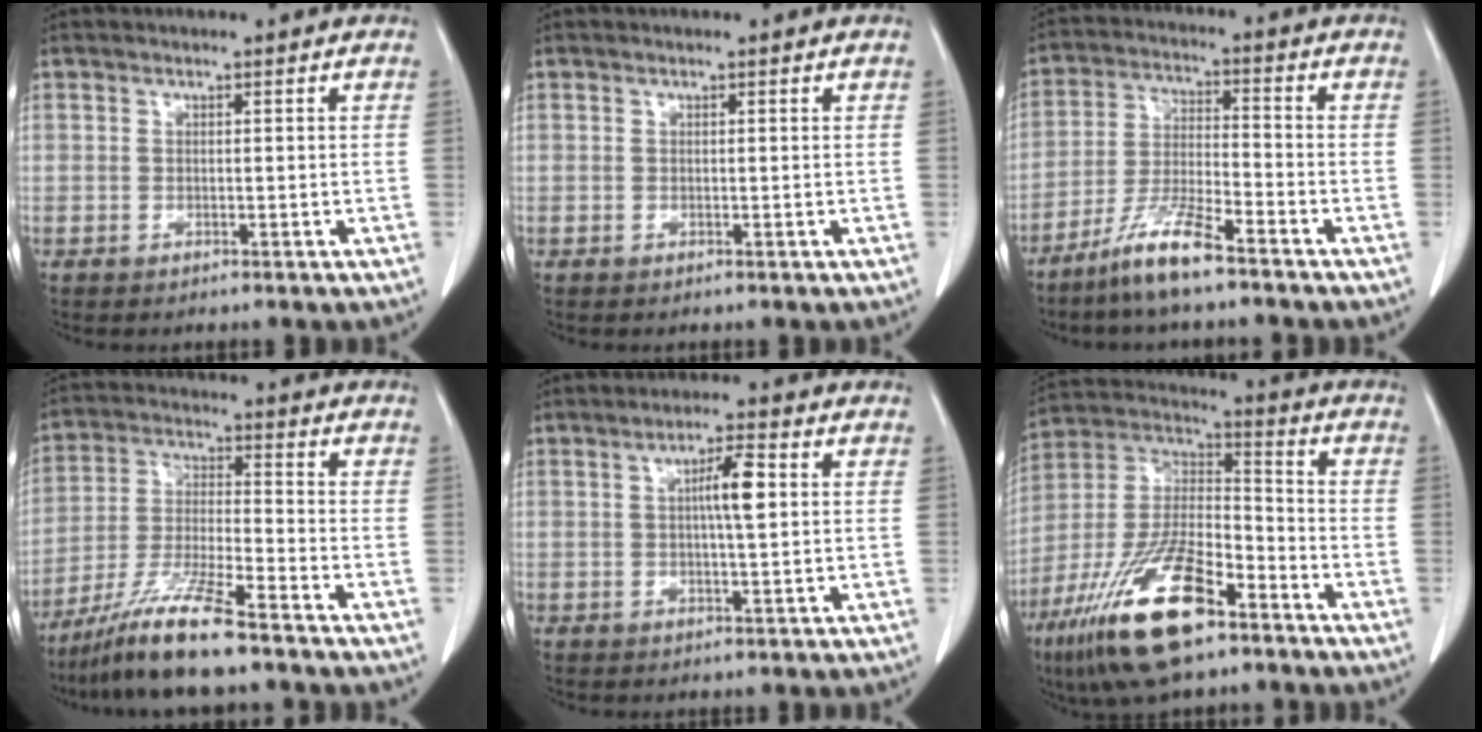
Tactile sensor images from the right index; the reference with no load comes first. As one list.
[{"total": 0.0}, {"total": 8.5, "force": [-6.4, 0.4, 5.5], "torque": [-0.115, -0.019, -0.128]}, {"total": 10.7, "force": [-8.3, 0.0, 6.8], "torque": [-0.138, -0.027, -0.158]}, {"total": 5.1, "force": [0.8, 0.5, 5.0], "torque": [-0.086, 0.005, 0.012]}, {"total": 18.6, "force": [-11.3, 5.5, 13.8], "torque": [-0.298, -0.012, -0.208]}]